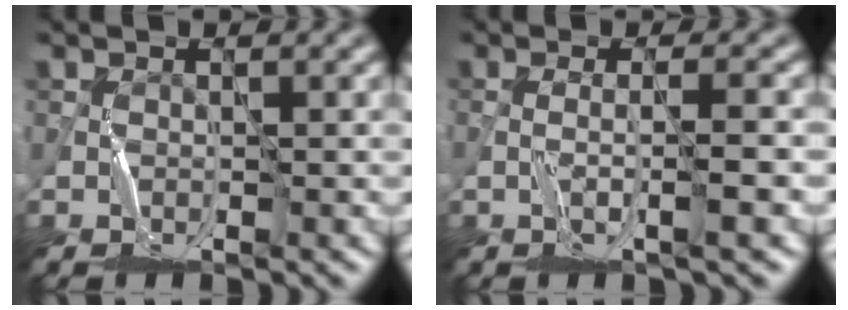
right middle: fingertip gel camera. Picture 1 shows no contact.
{"total": 2.1, "force": [-0.4, -0.1, 2.0], "torque": [-0.024, 0.004, -0.012]}